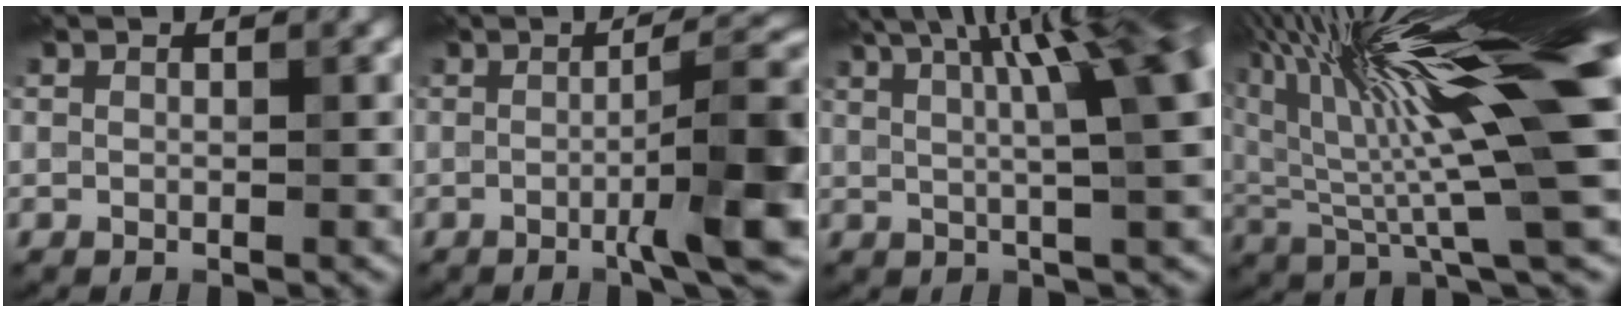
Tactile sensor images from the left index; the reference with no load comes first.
{"total": 8.2, "force": [-1.3, 1.3, 7.9], "torque": [-0.106, 0.008, -0.027]}
{"total": 13.3, "force": [5.0, 3.8, 11.7], "torque": [-0.124, 0.053, 0.052]}
{"total": 17.0, "force": [5.7, 3.2, 15.7], "torque": [-0.267, 0.020, 0.100]}